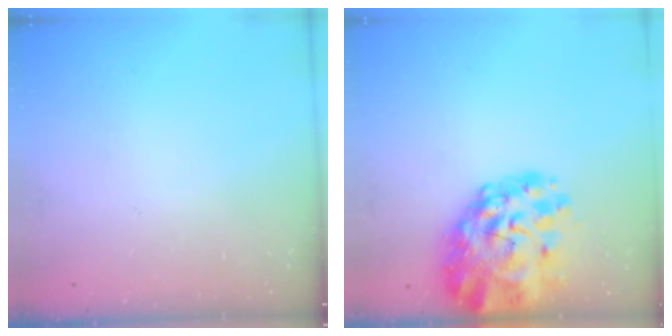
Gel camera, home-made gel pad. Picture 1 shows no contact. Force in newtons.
{"total": 17.4, "press": 16.5, "slide": 5.3}